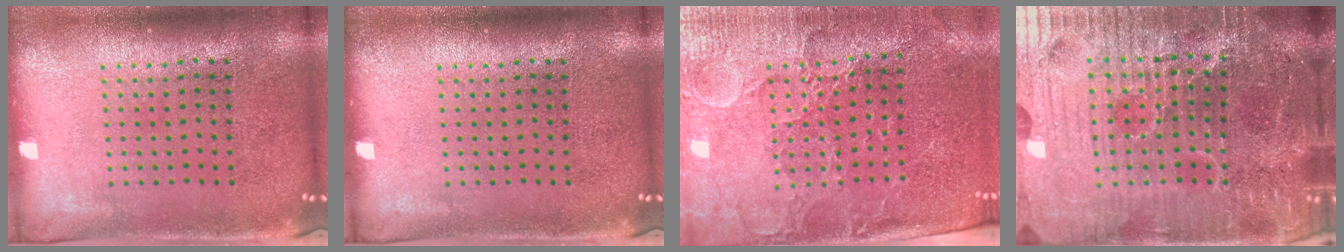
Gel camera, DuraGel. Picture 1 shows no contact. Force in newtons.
{"total": 0.0}
{"total": 3.6, "press": 3.3, "slide": 1.4}
{"total": 7.3, "press": 6.5, "slide": 3.3}